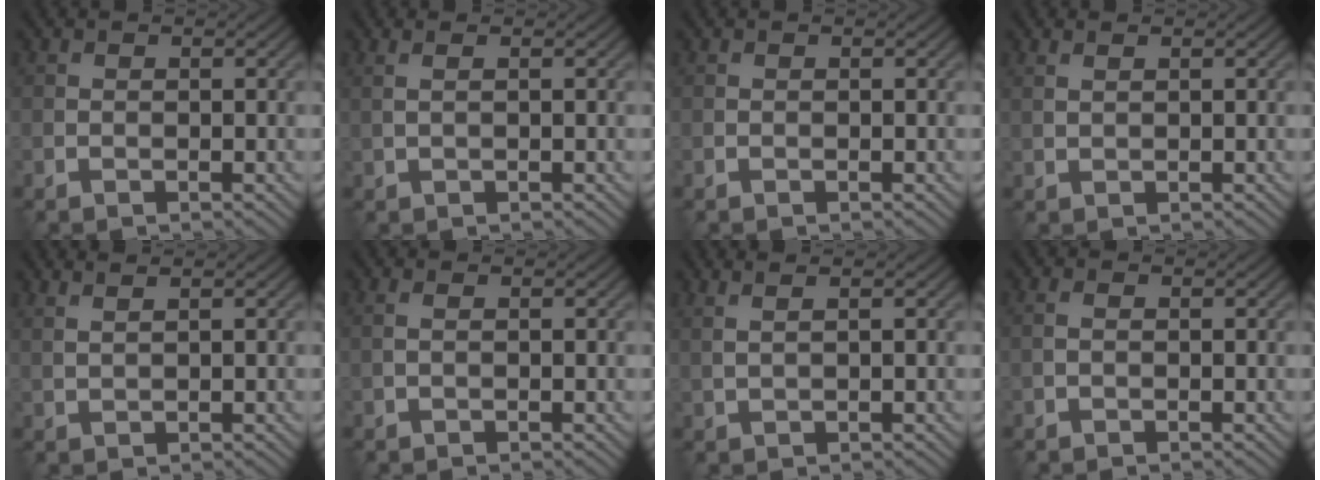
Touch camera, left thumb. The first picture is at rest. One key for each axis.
{"total": 1.2, "fx": 0.5, "fy": 0.2, "fz": 1.0, "tx": -0.021, "ty": 0.001, "tz": 0.007}
{"total": 0.0}
{"total": 1.0, "fx": 0.7, "fy": 0.2, "fz": 0.6, "tx": -0.020, "ty": 0.002, "tz": 0.018}
{"total": 2.3, "fx": 1.7, "fy": 0.5, "fz": 1.4, "tx": -0.021, "ty": 0.002, "tz": 0.026}
{"total": 0.8, "fx": 0.1, "fy": 0.2, "fz": 0.8, "tx": -0.022, "ty": 0.003, "tz": 0.000}
{"total": 2.4, "fx": 1.5, "fy": 0.6, "fz": 1.8, "tx": -0.027, "ty": 0.003, "tz": 0.017}
{"total": 0.9, "fx": 0.0, "fy": 0.5, "fz": 0.8, "tx": -0.021, "ty": 0.005, "tz": -0.004}